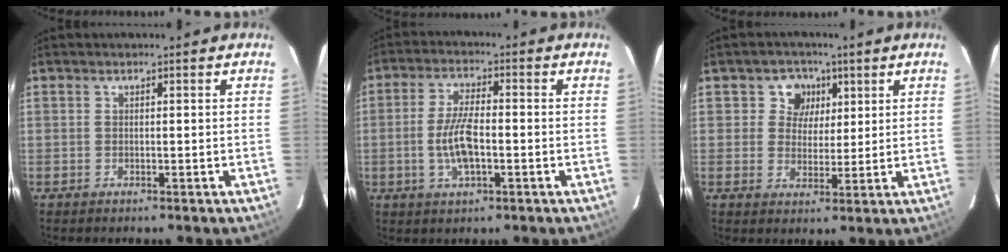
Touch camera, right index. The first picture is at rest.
{"total": 7.5, "force": [-1.7, 2.7, 6.8], "torque": [-0.140, 0.000, -0.033]}
{"total": 5.6, "force": [2.0, 5.1, 1.1], "torque": [-0.008, 0.005, 0.030]}